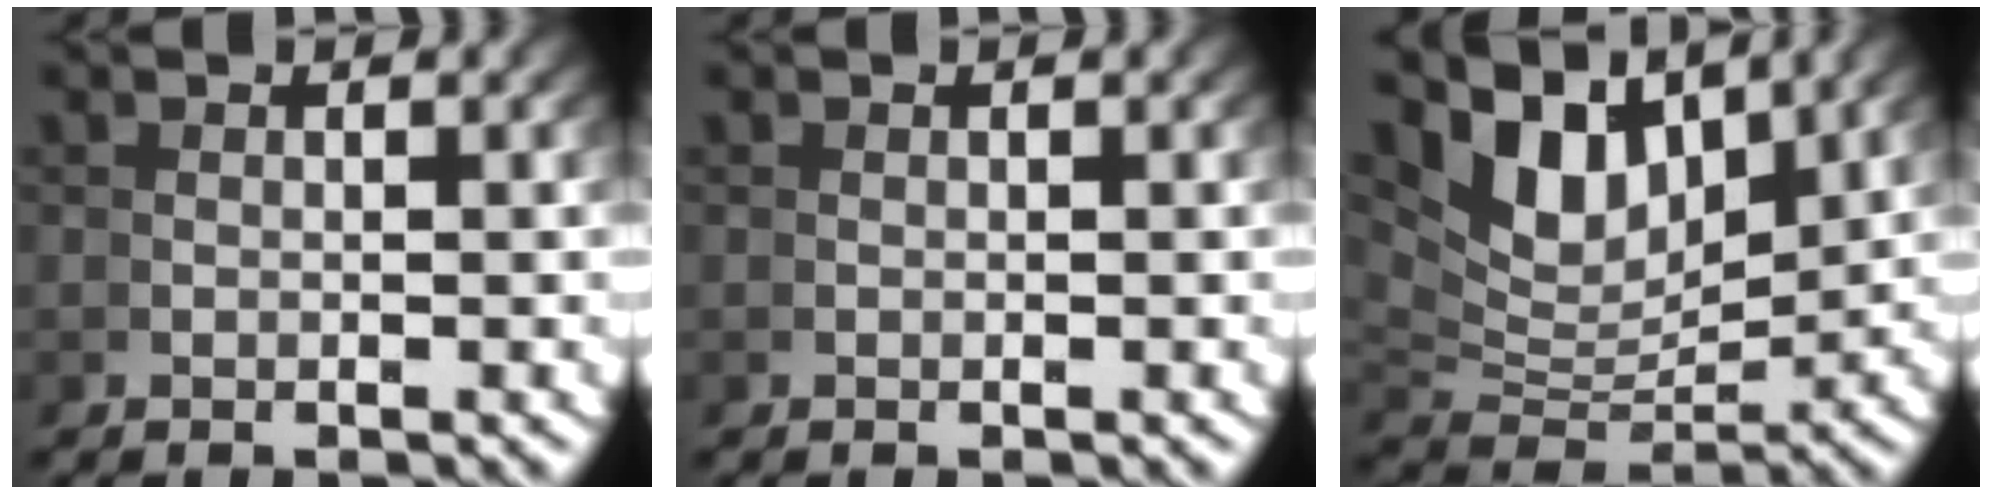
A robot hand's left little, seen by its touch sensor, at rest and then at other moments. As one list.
[{"total": 0.0}, {"total": 9.7, "force": [3.8, 6.2, 6.5], "torque": [-0.134, -0.008, 0.069]}]